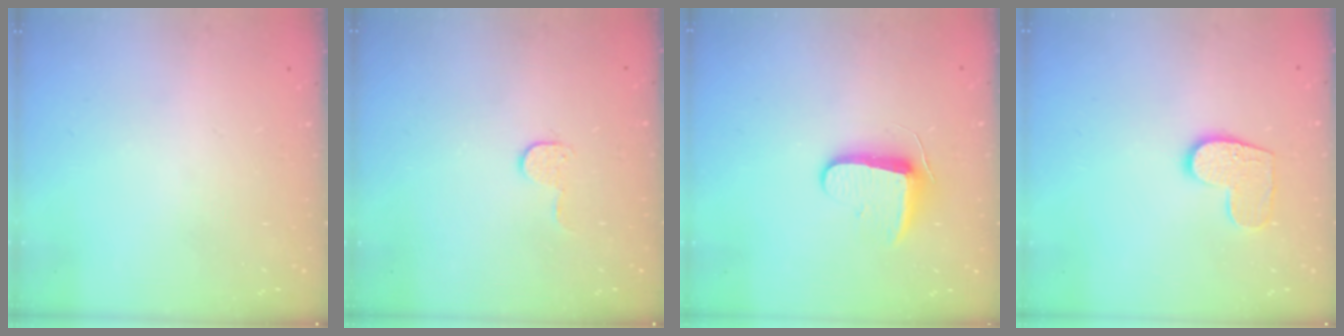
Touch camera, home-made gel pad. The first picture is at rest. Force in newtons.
{"total": 5.7, "press": 5.7, "slide": 0.2}
{"total": 9.4, "press": 9.3, "slide": 0.9}
{"total": 8.9, "press": 8.9, "slide": 0.5}